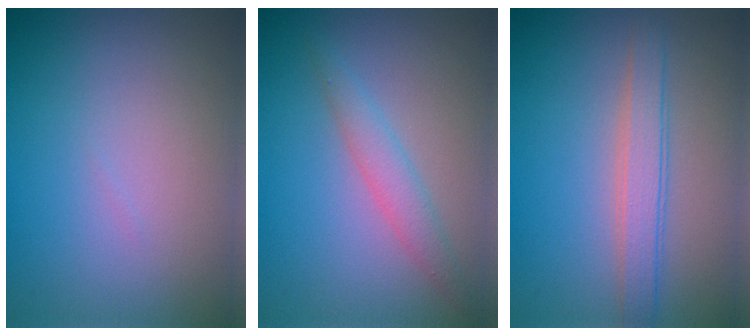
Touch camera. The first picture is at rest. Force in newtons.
{"total": 2.1, "press": 2.1, "slide": 0.1}
{"total": 2.7, "press": 2.7, "slide": 0.0}